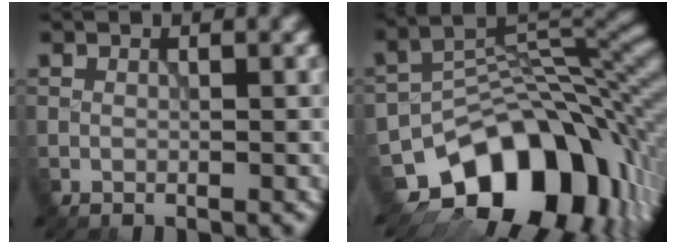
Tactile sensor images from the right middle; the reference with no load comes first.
{"total": 14.4, "force": [-7.6, 9.2, 8.0], "torque": [-0.108, -0.012, -0.124]}